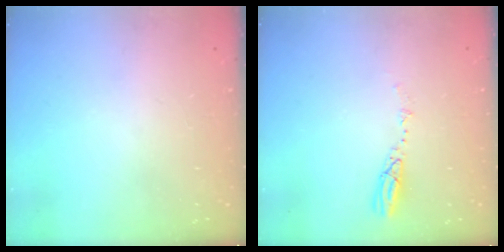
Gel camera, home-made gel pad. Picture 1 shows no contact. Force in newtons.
{"total": 4.4, "press": 4.4, "slide": 0.4}